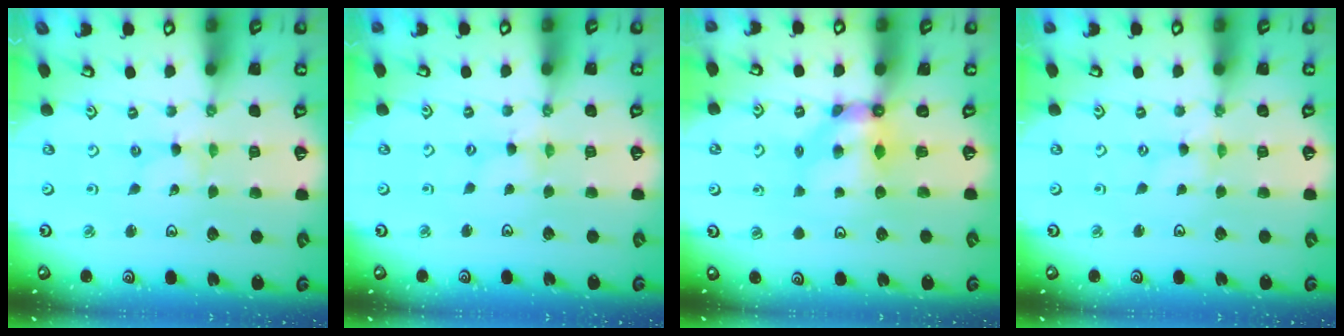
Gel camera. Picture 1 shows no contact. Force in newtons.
{"total": 1.7, "press": 1.7, "slide": 0.2}
{"total": 6.7, "press": 6.7, "slide": 0.1}
{"total": 0.0}